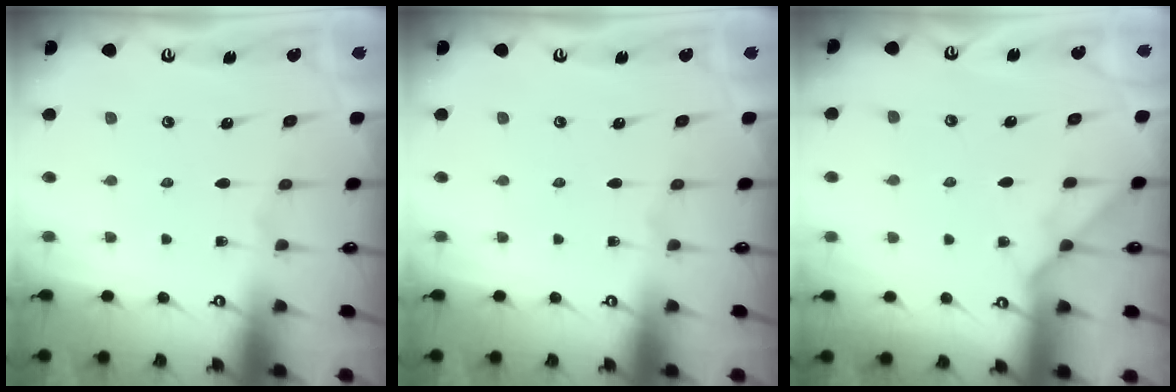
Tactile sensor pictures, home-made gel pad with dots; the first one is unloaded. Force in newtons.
{"total": 0.0}
{"total": 4.7, "press": 4.7, "slide": 0.7}